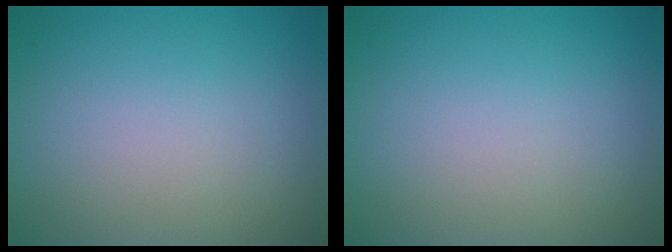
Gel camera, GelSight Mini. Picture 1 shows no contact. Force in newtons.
{"total": 0.0}